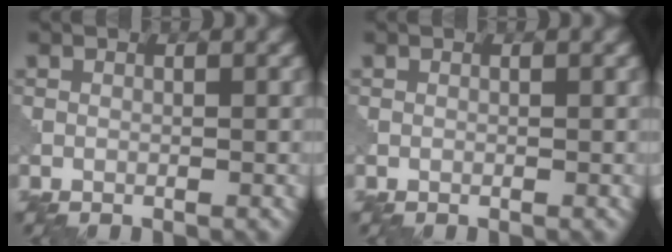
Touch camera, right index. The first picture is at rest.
{"total": 0.0}